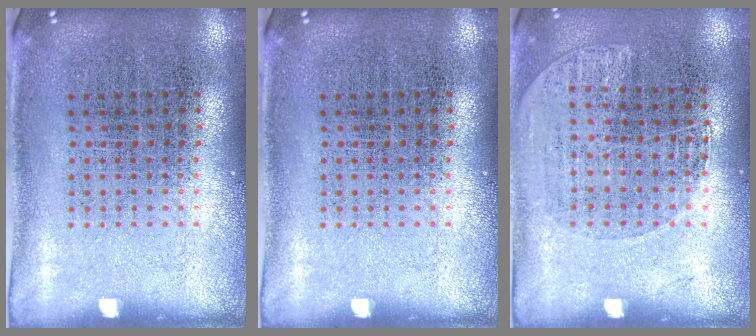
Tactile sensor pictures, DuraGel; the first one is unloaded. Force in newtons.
{"total": 0.0}
{"total": 1.1, "press": 1.1, "slide": 0.4}